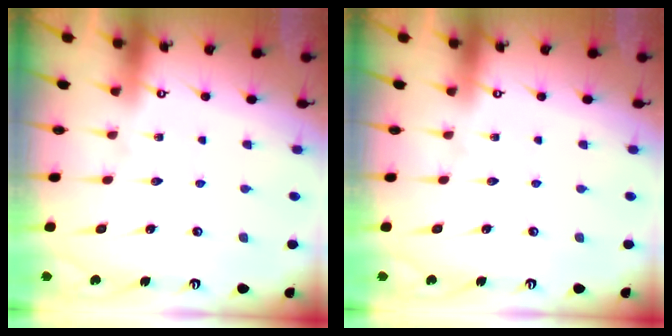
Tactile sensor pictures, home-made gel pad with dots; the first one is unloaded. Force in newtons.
{"total": 0.0}